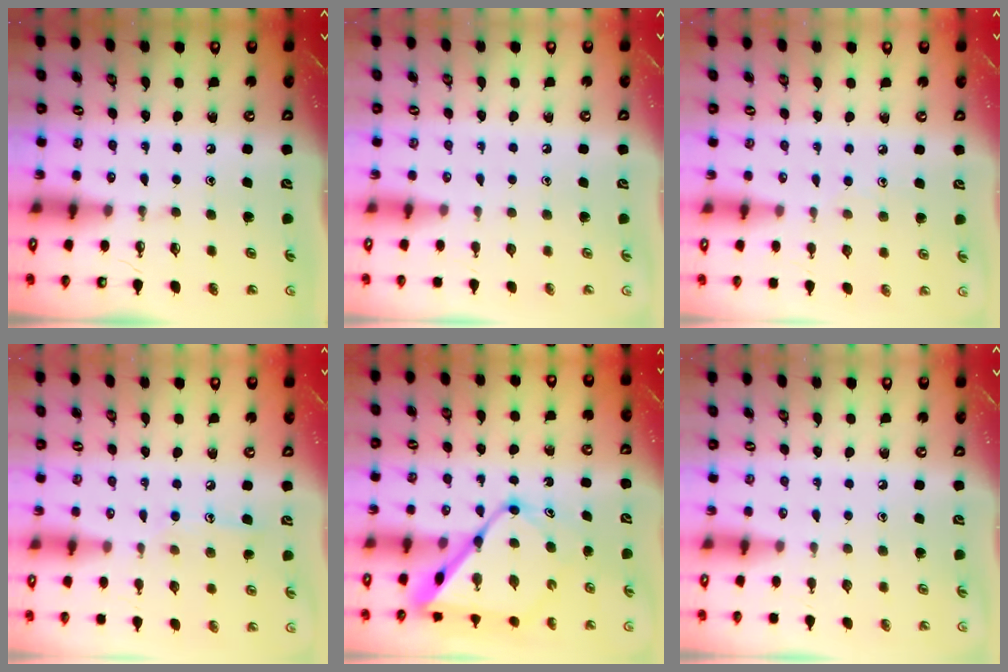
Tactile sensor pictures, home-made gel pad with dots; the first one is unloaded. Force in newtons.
{"total": 0.0}
{"total": 5.4, "press": 5.3, "slide": 0.7}
{"total": 7.3, "press": 7.3, "slide": 0.5}
{"total": 13.8, "press": 13.7, "slide": 1.4}
{"total": 0.0}